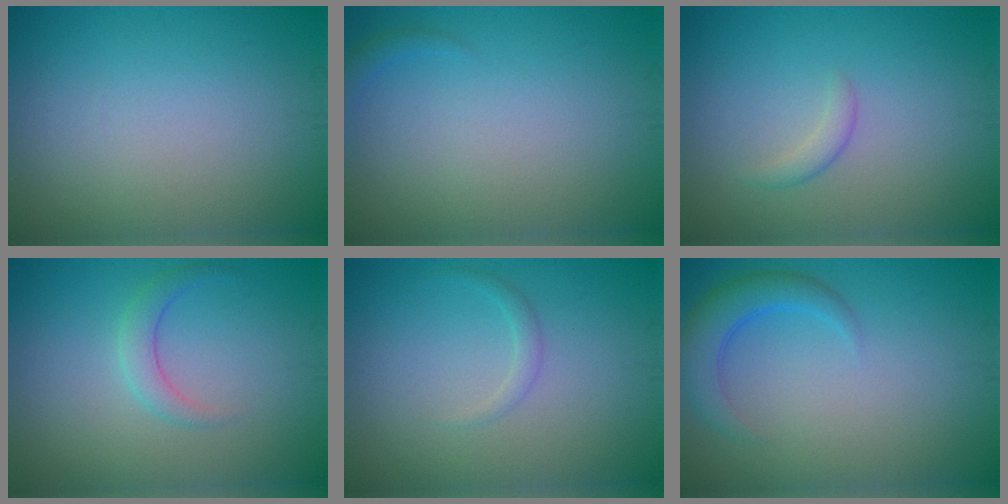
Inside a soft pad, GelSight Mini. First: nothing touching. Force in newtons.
{"total": 0.9, "press": 0.9, "slide": 0.1}
{"total": 1.1, "press": 1.1, "slide": 0.0}
{"total": 1.7, "press": 1.7, "slide": 0.1}
{"total": 1.0, "press": 1.0, "slide": 0.1}
{"total": 3.4, "press": 3.3, "slide": 0.3}